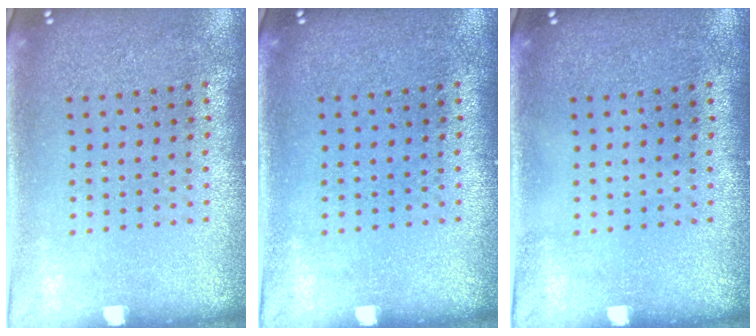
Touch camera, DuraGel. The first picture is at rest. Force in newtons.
{"total": 0.0}
{"total": 0.0}